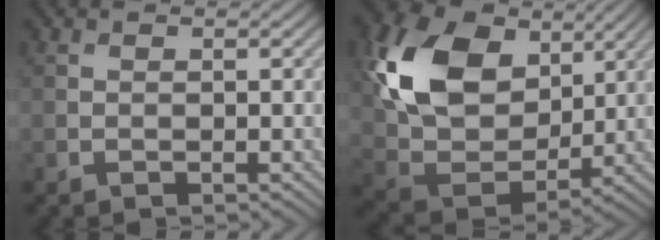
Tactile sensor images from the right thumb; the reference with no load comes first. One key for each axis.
{"total": 14.9, "fx": 5.2, "fy": 10.3, "fz": 9.4, "tx": -0.211, "ty": 0.009, "tz": 0.098}